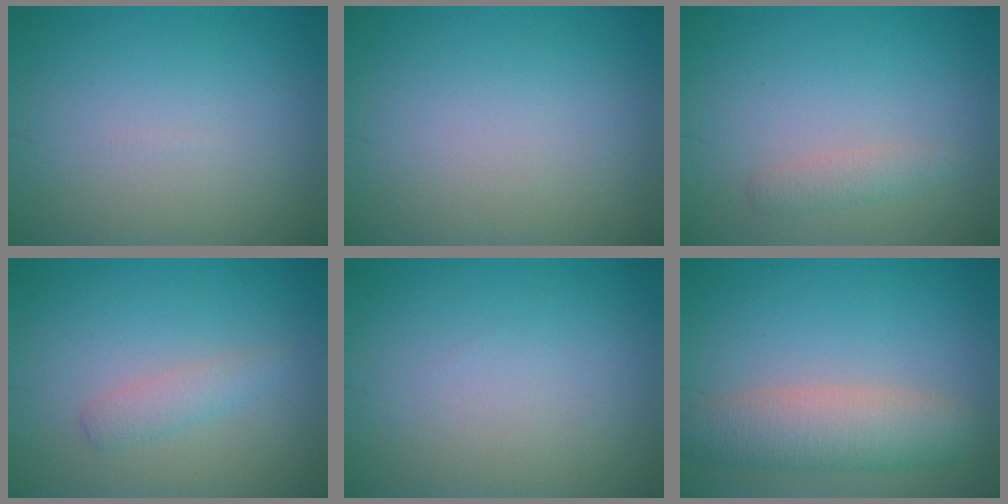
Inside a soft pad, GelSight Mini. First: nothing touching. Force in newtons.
{"total": 0.0}
{"total": 1.3, "press": 1.3, "slide": 0.0}
{"total": 1.7, "press": 1.7, "slide": 0.1}
{"total": 0.0}
{"total": 5.1, "press": 5.1, "slide": 0.3}